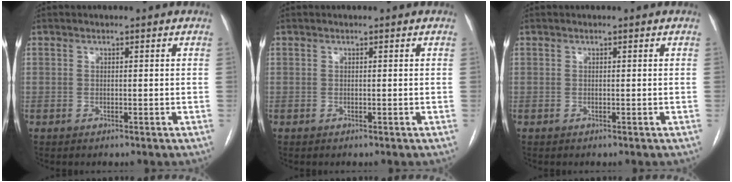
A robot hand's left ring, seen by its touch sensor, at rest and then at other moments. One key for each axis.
{"total": 0.0}
{"total": 0.0}